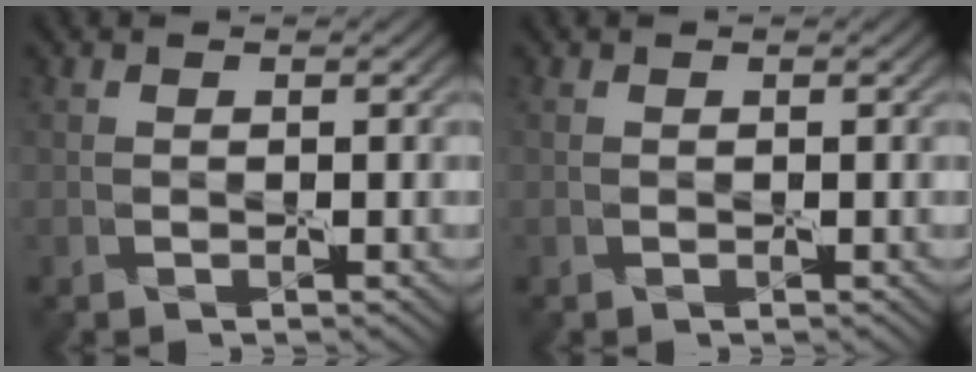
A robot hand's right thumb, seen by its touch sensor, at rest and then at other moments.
{"total": 0.0}